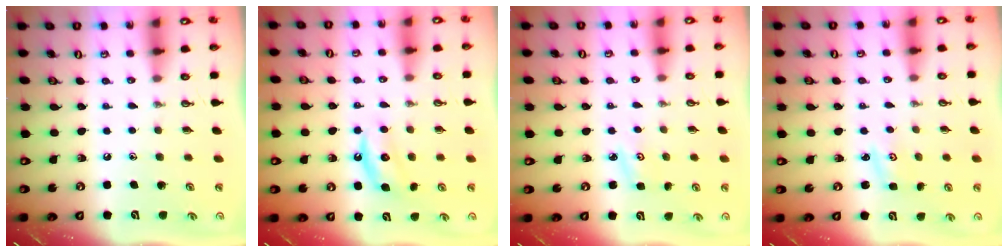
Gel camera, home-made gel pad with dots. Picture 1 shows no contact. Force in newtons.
{"total": 5.8, "press": 5.8, "slide": 0.7}
{"total": 2.9, "press": 2.9, "slide": 0.5}
{"total": 2.3, "press": 2.2, "slide": 0.4}